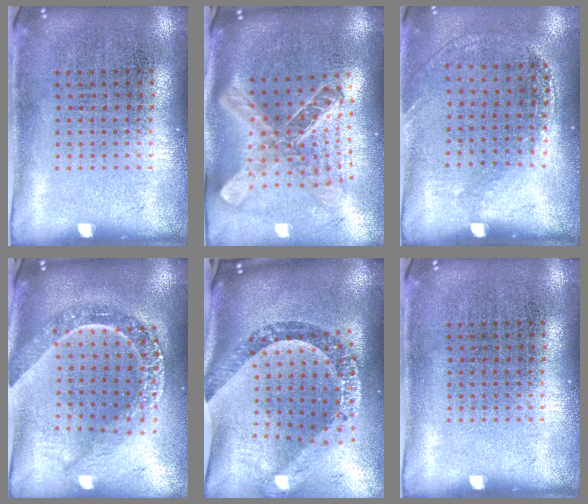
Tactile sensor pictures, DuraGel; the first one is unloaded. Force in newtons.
{"total": 2.7, "press": 2.0, "slide": 1.8}
{"total": 1.3, "press": 1.0, "slide": 0.8}
{"total": 2.4, "press": 2.0, "slide": 1.3}
{"total": 2.6, "press": 2.0, "slide": 1.6}
{"total": 0.0}